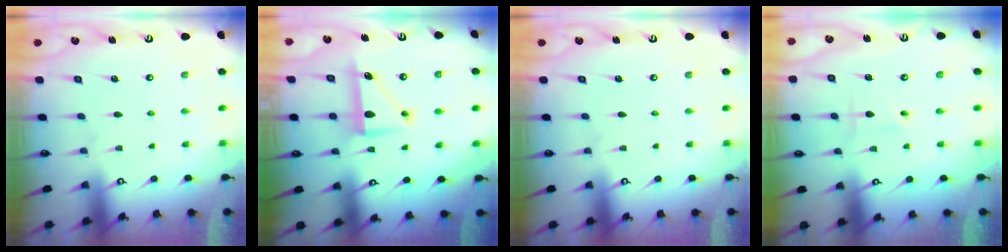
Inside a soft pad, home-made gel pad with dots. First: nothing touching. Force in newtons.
{"total": 8.2, "press": 8.2, "slide": 0.2}
{"total": 0.0}
{"total": 1.8, "press": 1.7, "slide": 0.4}